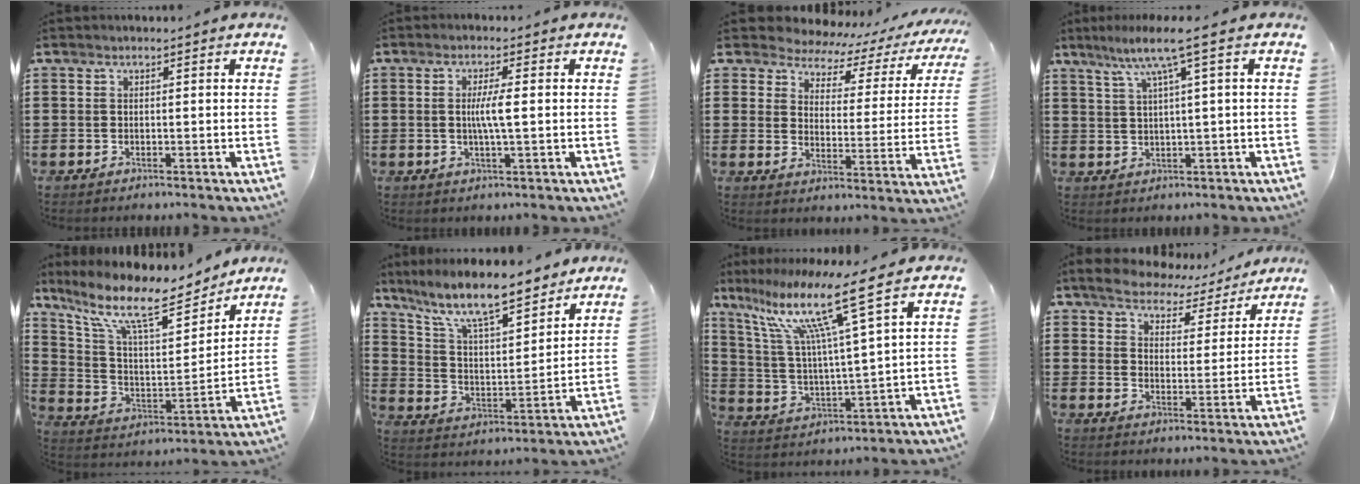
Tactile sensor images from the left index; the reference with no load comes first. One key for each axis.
{"total": 4.0, "fx": 0.0, "fy": 0.3, "fz": 4.0, "tx": -0.074, "ty": -0.004, "tz": -0.002}
{"total": 4.1, "fx": 3.6, "fy": 1.7, "fz": 0.7, "tx": -0.034, "ty": -0.031, "tz": 0.054}
{"total": 6.5, "fx": 2.5, "fy": 0.1, "fz": 6.0, "tx": -0.122, "ty": 0.001, "tz": 0.037}
{"total": 12.8, "fx": 9.6, "fy": 3.1, "fz": 7.9, "tx": -0.182, "ty": -0.048, "tz": 0.160}
{"total": 10.2, "fx": 8.6, "fy": 1.7, "fz": 5.1, "tx": -0.133, "ty": -0.044, "tz": 0.149}
{"total": 13.6, "fx": 8.8, "fy": 0.5, "fz": 10.4, "tx": -0.219, "ty": -0.040, "tz": 0.139}
{"total": 4.9, "fx": 4.8, "fy": 1.0, "fz": 0.3, "tx": -0.037, "ty": -0.032, "tz": 0.079}